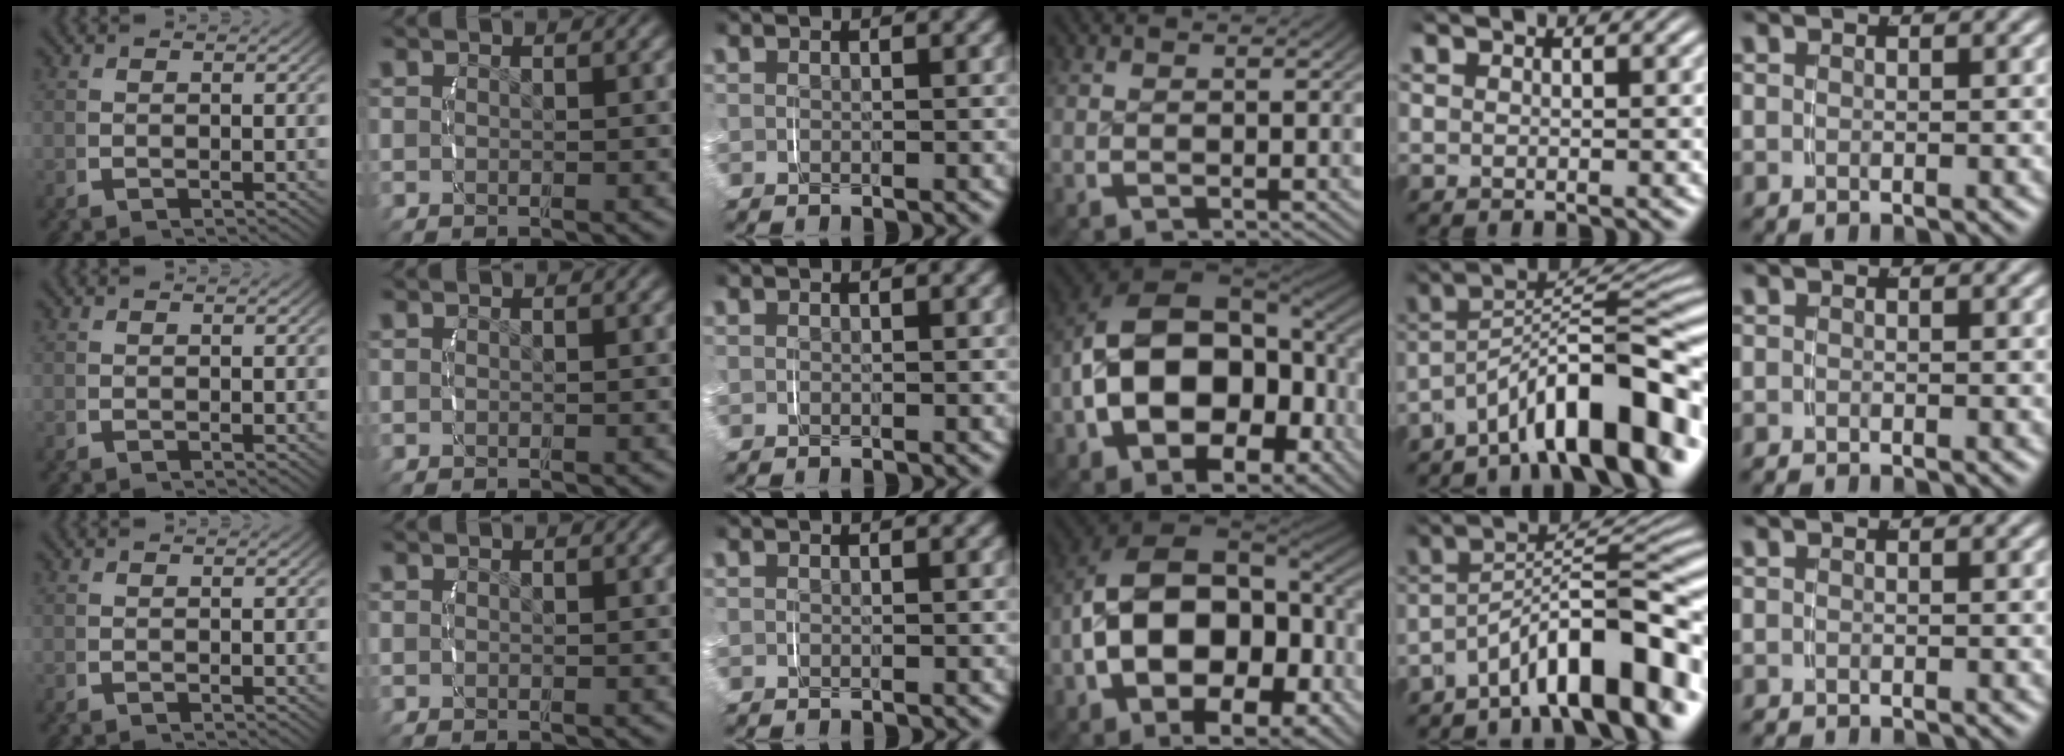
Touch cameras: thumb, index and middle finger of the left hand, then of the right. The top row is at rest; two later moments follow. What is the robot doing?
{"motion": "grasp_and_lifting", "object": "velcro strap"}